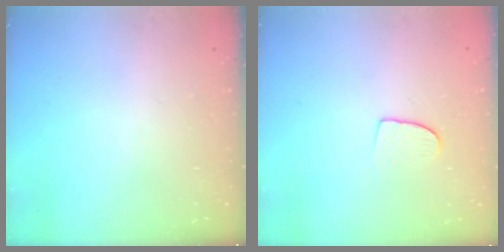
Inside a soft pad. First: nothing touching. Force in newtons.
{"total": 6.8, "press": 6.7, "slide": 0.5}